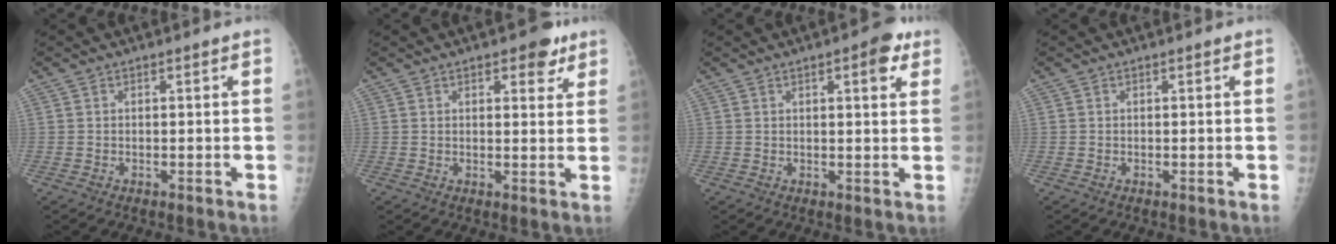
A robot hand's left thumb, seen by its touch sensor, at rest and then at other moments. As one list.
[{"total": 5.3, "force": [3.1, 2.4, 3.5], "torque": [-0.023, -0.012, 0.034]}, {"total": 5.0, "force": [2.6, 1.6, 4.0], "torque": [-0.040, -0.007, 0.027]}, {"total": 0.0}]